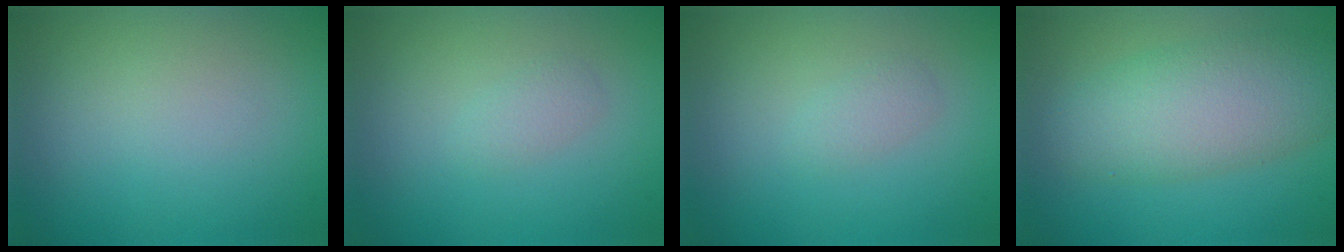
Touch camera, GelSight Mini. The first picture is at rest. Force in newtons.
{"total": 1.1, "press": 1.1, "slide": 0.1}
{"total": 1.1, "press": 1.1, "slide": 0.1}
{"total": 6.3, "press": 6.3, "slide": 0.2}